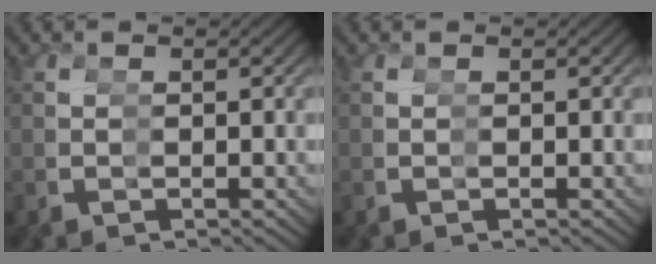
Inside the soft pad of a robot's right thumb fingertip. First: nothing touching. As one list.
[{"total": 0.0}]